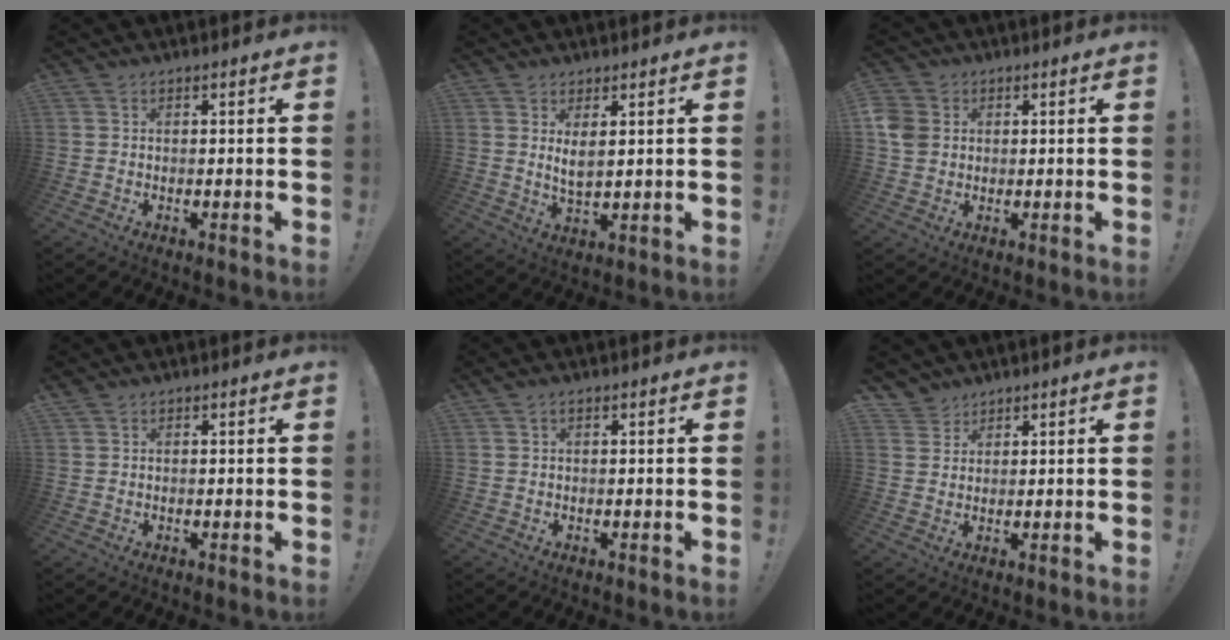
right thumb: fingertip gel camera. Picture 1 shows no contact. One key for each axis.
{"total": 4.3, "fx": 2.0, "fy": 1.3, "fz": 3.6, "tx": -0.059, "ty": -0.013, "tz": 0.033}
{"total": 5.6, "fx": 0.8, "fy": 4.9, "fz": 2.5, "tx": -0.049, "ty": 0.002, "tz": 0.016}
{"total": 0.9, "fx": 0.6, "fy": 0.7, "fz": -0.1, "tx": 0.004, "ty": 0.001, "tz": 0.011}
{"total": 1.2, "fx": 0.6, "fy": 0.4, "fz": 0.9, "tx": -0.017, "ty": 0.001, "tz": 0.010}
{"total": 3.5, "fx": 2.8, "fy": 2.1, "fz": 0.1, "tx": 0.000, "ty": -0.016, "tz": 0.053}